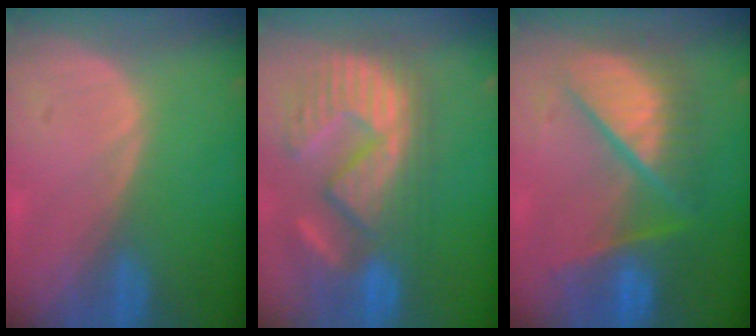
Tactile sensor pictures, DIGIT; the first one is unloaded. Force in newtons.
{"total": 12.6, "press": 11.8, "slide": 4.4}
{"total": 10.4, "press": 10.3, "slide": 1.3}